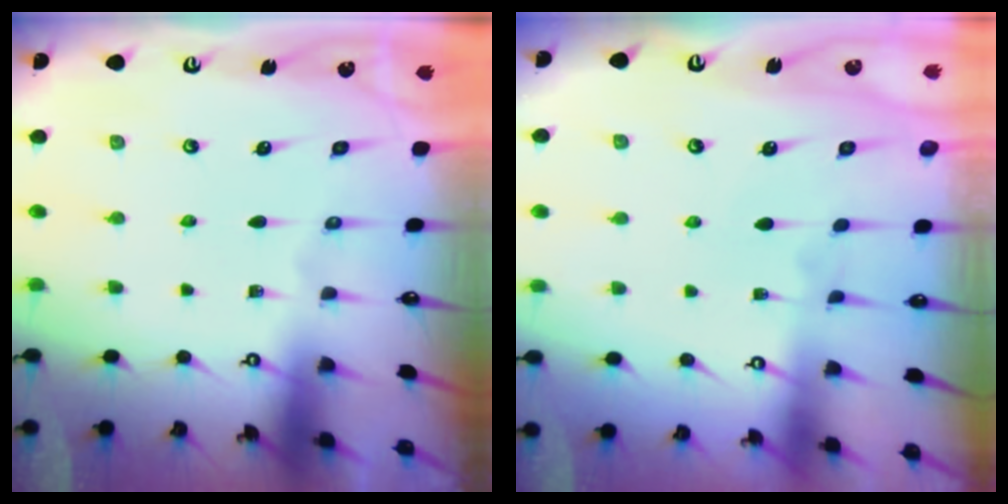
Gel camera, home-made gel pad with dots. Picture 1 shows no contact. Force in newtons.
{"total": 4.6, "press": 4.6, "slide": 0.3}